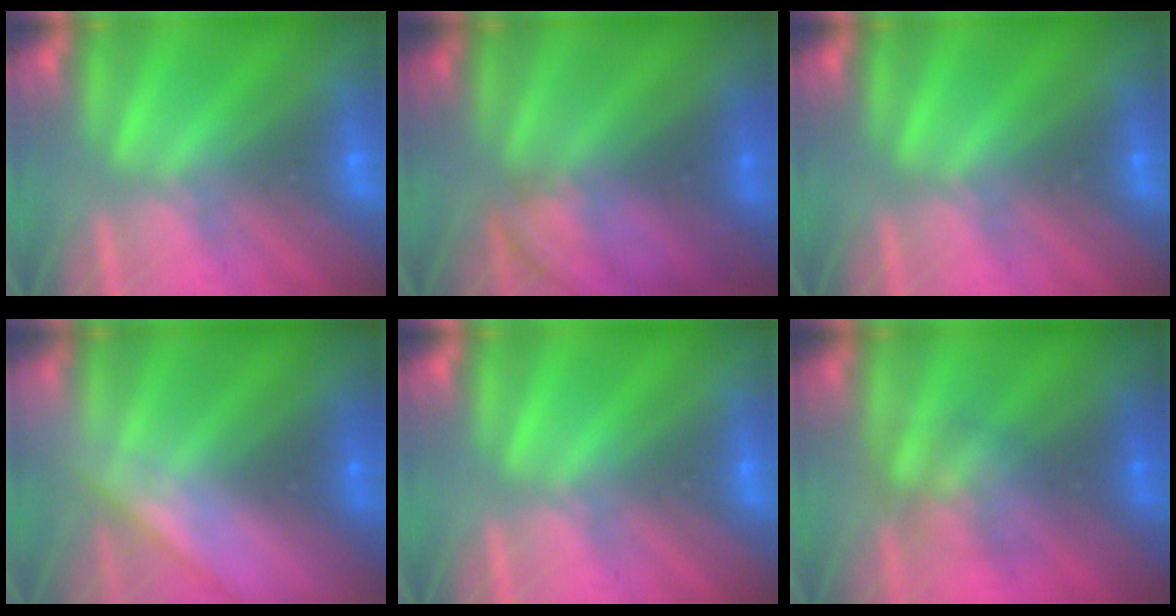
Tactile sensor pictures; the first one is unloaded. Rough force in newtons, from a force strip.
{"total": 2.3}
{"total": 0.0}
{"total": 2.9}
{"total": 0.0}
{"total": 3.8}